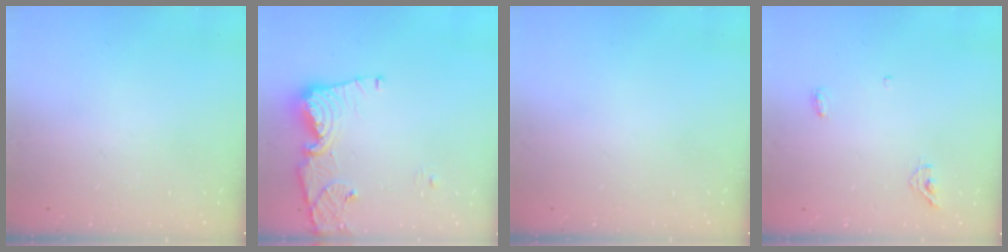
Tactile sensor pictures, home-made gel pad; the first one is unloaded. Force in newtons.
{"total": 12.8, "press": 12.7, "slide": 1.3}
{"total": 0.0}
{"total": 4.6, "press": 4.5, "slide": 1.0}